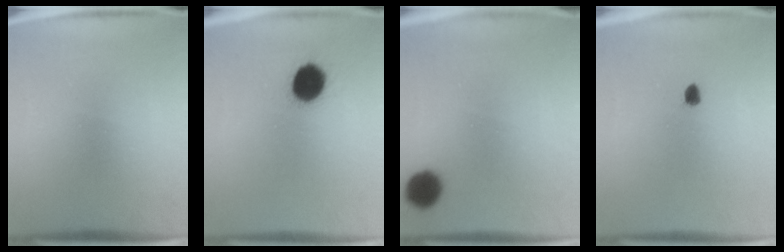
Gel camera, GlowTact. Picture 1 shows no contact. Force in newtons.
{"total": 9.8}
{"total": 6.9}
{"total": 1.5}